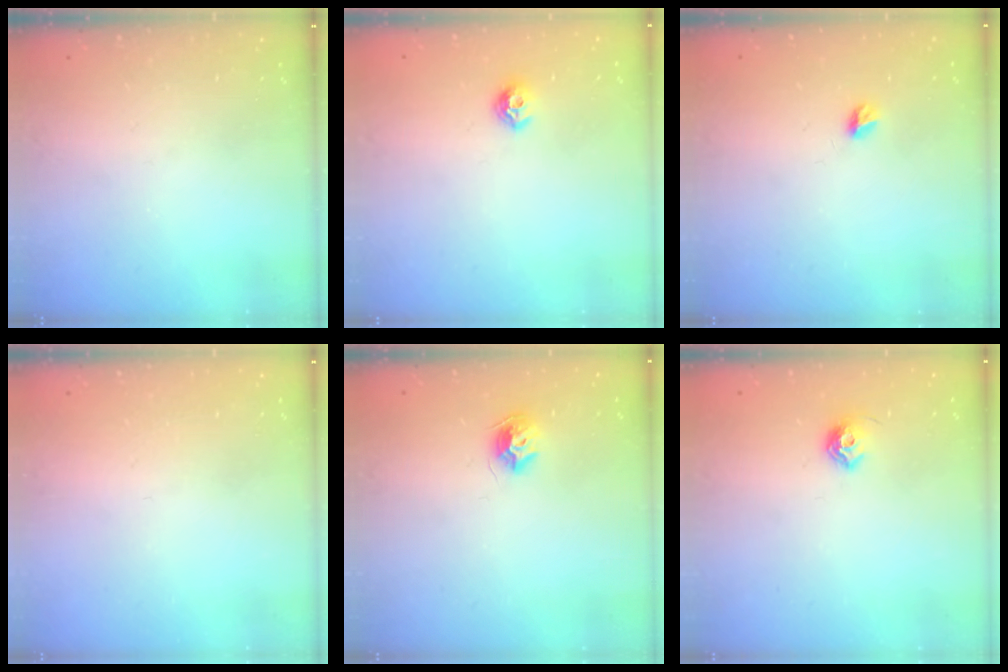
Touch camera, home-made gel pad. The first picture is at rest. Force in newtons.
{"total": 6.5, "press": 6.5, "slide": 0.7}
{"total": 4.9, "press": 4.9, "slide": 0.5}
{"total": 0.9, "press": 0.9, "slide": 0.1}
{"total": 8.1, "press": 8.1, "slide": 0.1}
{"total": 7.2, "press": 7.1, "slide": 0.9}